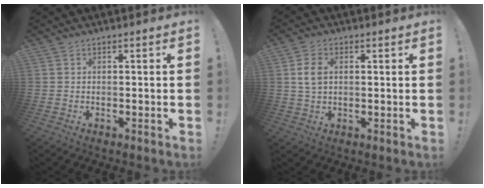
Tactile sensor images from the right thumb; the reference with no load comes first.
{"total": 5.8, "force": [1.2, 3.7, 4.2], "torque": [-0.081, 0.000, 0.020]}